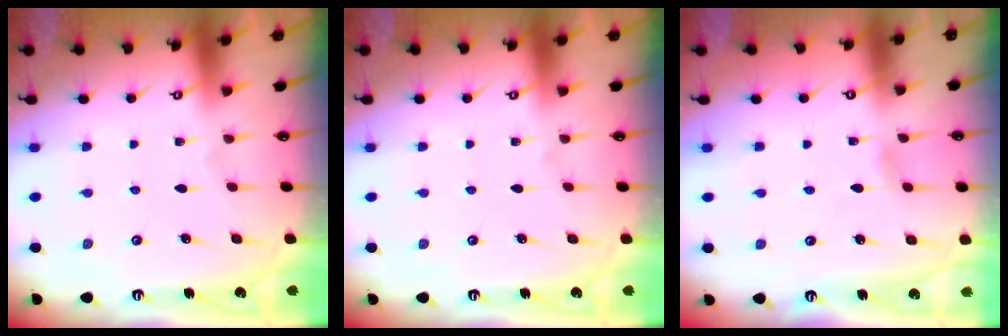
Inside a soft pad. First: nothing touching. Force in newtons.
{"total": 0.0}
{"total": 1.9, "press": 1.9, "slide": 0.2}